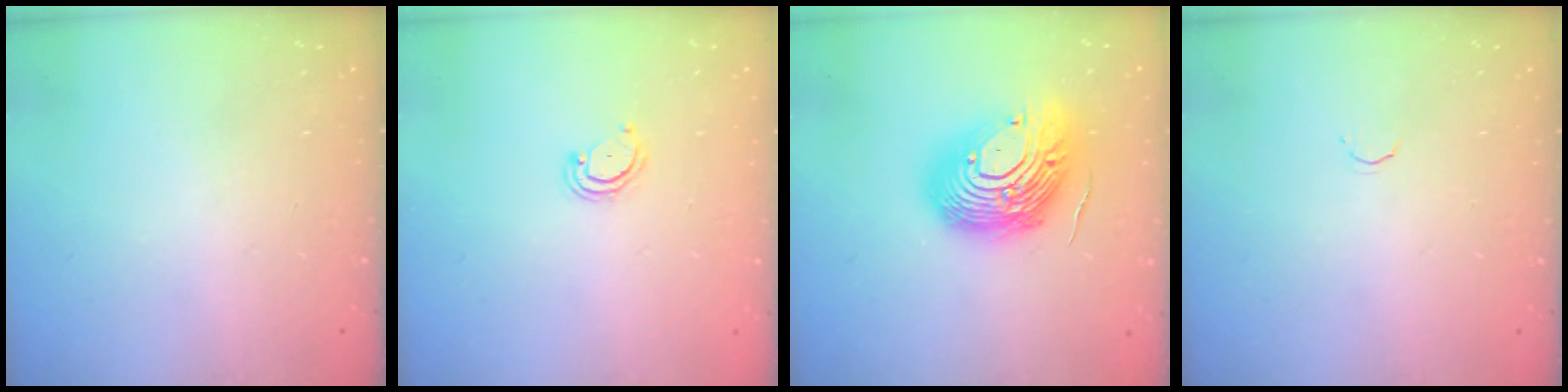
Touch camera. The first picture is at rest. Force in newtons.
{"total": 3.1, "press": 3.0, "slide": 0.4}
{"total": 19.5, "press": 19.3, "slide": 3.1}
{"total": 1.7, "press": 1.6, "slide": 0.5}